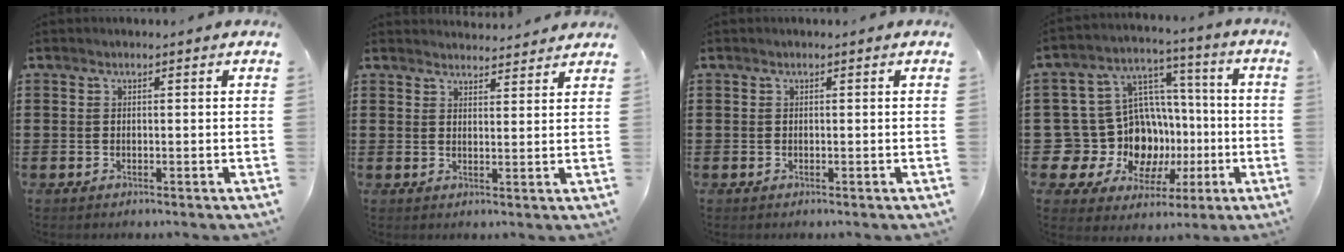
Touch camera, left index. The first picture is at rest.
{"total": 2.8, "force": [2.8, 0.1, 0.0], "torque": [-0.001, -0.014, 0.052]}
{"total": 0.0}
{"total": 12.3, "force": [-1.6, 11.3, 4.6], "torque": [-0.117, 0.001, -0.014]}